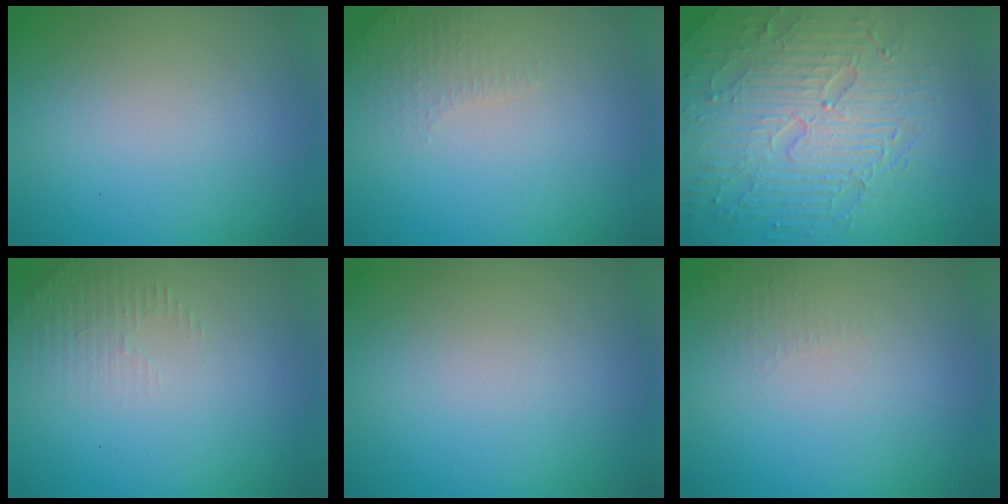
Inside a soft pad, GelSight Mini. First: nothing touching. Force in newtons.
{"total": 1.6, "press": 1.6, "slide": 0.4}
{"total": 8.9, "press": 6.3, "slide": 6.4}
{"total": 1.5, "press": 1.5, "slide": 0.4}
{"total": 0.0}
{"total": 1.0, "press": 0.9, "slide": 0.3}